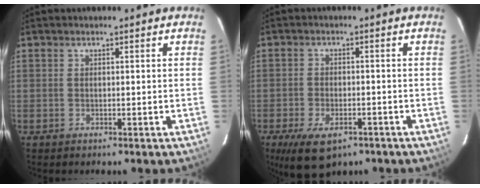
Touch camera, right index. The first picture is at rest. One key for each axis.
{"total": 9.5, "fx": -5.9, "fy": 4.7, "fz": 5.9, "tx": -0.128, "ty": -0.023, "tz": -0.093}